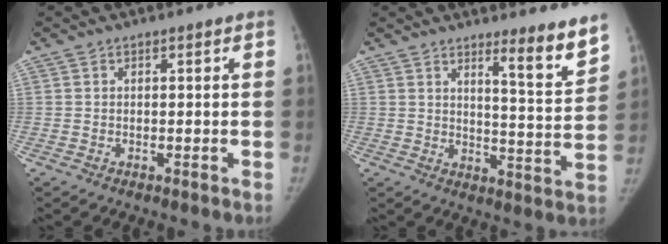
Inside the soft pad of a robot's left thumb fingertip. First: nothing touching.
{"total": 8.6, "force": [6.5, 0.6, 5.7], "torque": [-0.066, -0.060, 0.095]}